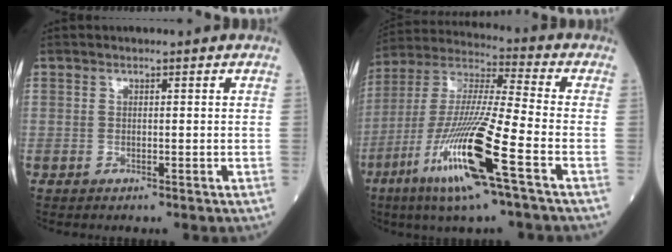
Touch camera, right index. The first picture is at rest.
{"total": 17.7, "force": [-7.9, 0.1, 15.8], "torque": [-0.335, -0.031, -0.153]}